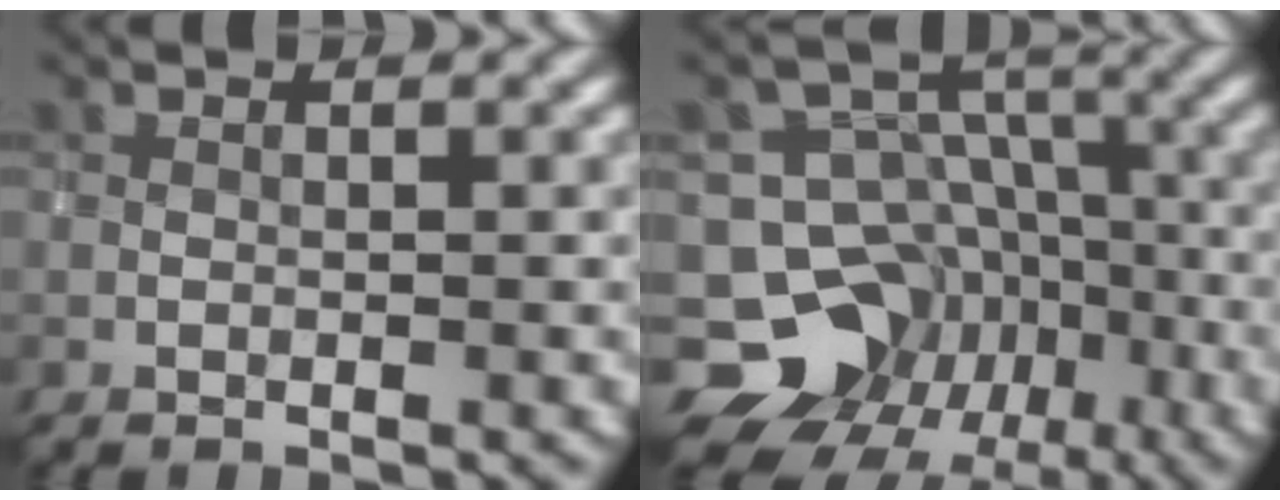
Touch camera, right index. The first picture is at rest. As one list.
[{"total": 12.8, "force": [-7.6, 9.8, 3.4], "torque": [-0.076, 0.005, -0.114]}]